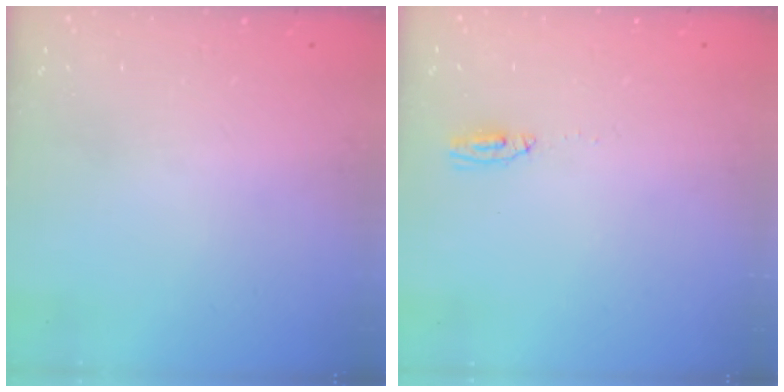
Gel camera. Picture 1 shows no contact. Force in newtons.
{"total": 3.4, "press": 3.0, "slide": 1.7}